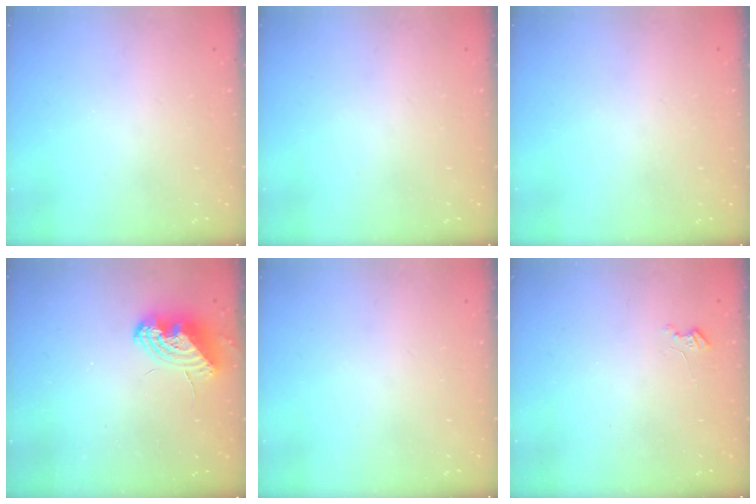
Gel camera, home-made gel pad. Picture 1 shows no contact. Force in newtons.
{"total": 0.0}
{"total": 0.0}
{"total": 8.5, "press": 8.3, "slide": 1.5}
{"total": 0.0}
{"total": 2.7, "press": 2.7, "slide": 0.3}